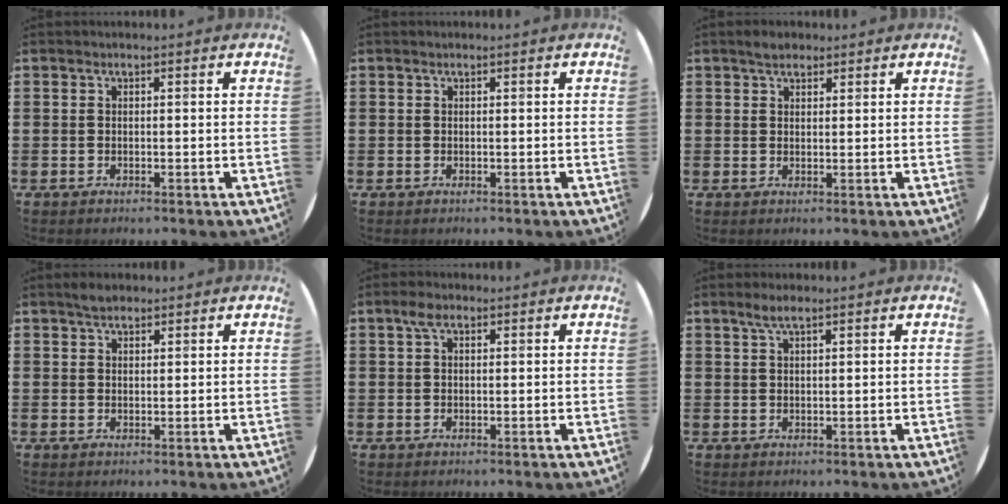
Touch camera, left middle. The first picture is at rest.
{"total": 0.0}
{"total": 1.8, "force": [1.5, 0.8, 0.4], "torque": [0.000, 0.002, 0.027]}
{"total": 1.8, "force": [1.6, 0.6, 0.6], "torque": [-0.005, 0.002, 0.028]}
{"total": 2.1, "force": [1.1, 1.0, 1.5], "torque": [-0.024, 0.005, 0.016]}
{"total": 2.3, "force": [1.7, 0.4, 1.6], "torque": [-0.032, 0.006, 0.029]}